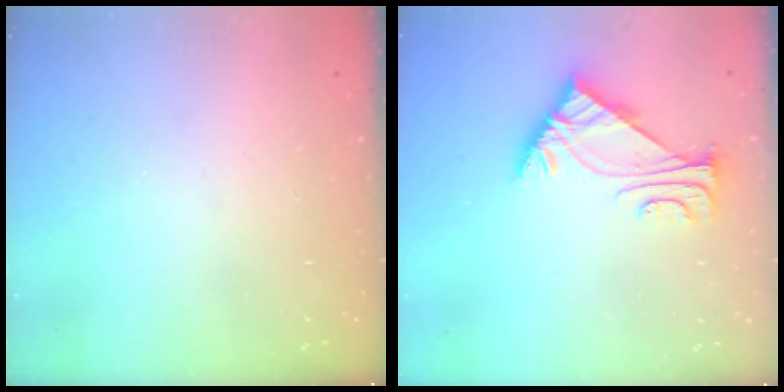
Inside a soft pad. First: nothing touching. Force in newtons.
{"total": 6.0, "press": 5.9, "slide": 1.0}